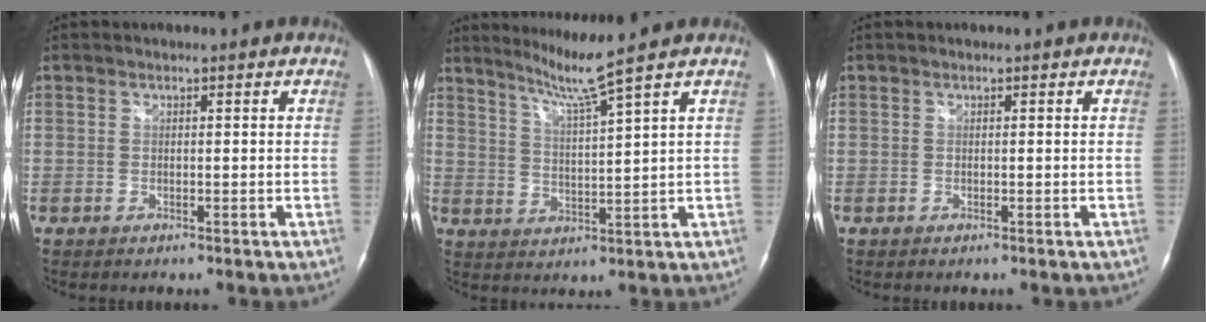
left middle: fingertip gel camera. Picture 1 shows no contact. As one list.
[{"total": 6.0, "force": [4.7, -2.6, 2.6], "torque": [-0.054, -0.023, 0.092]}, {"total": 0.0}]